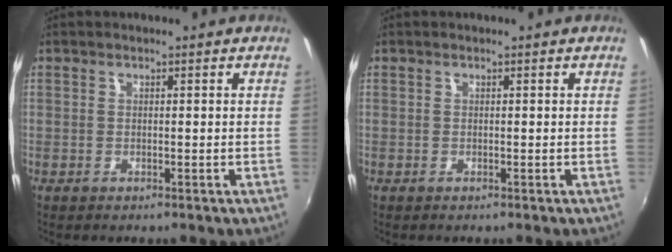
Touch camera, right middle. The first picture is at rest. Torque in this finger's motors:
{"motor_torque": [-0.03, 0.13, -0.01, 0.00]}